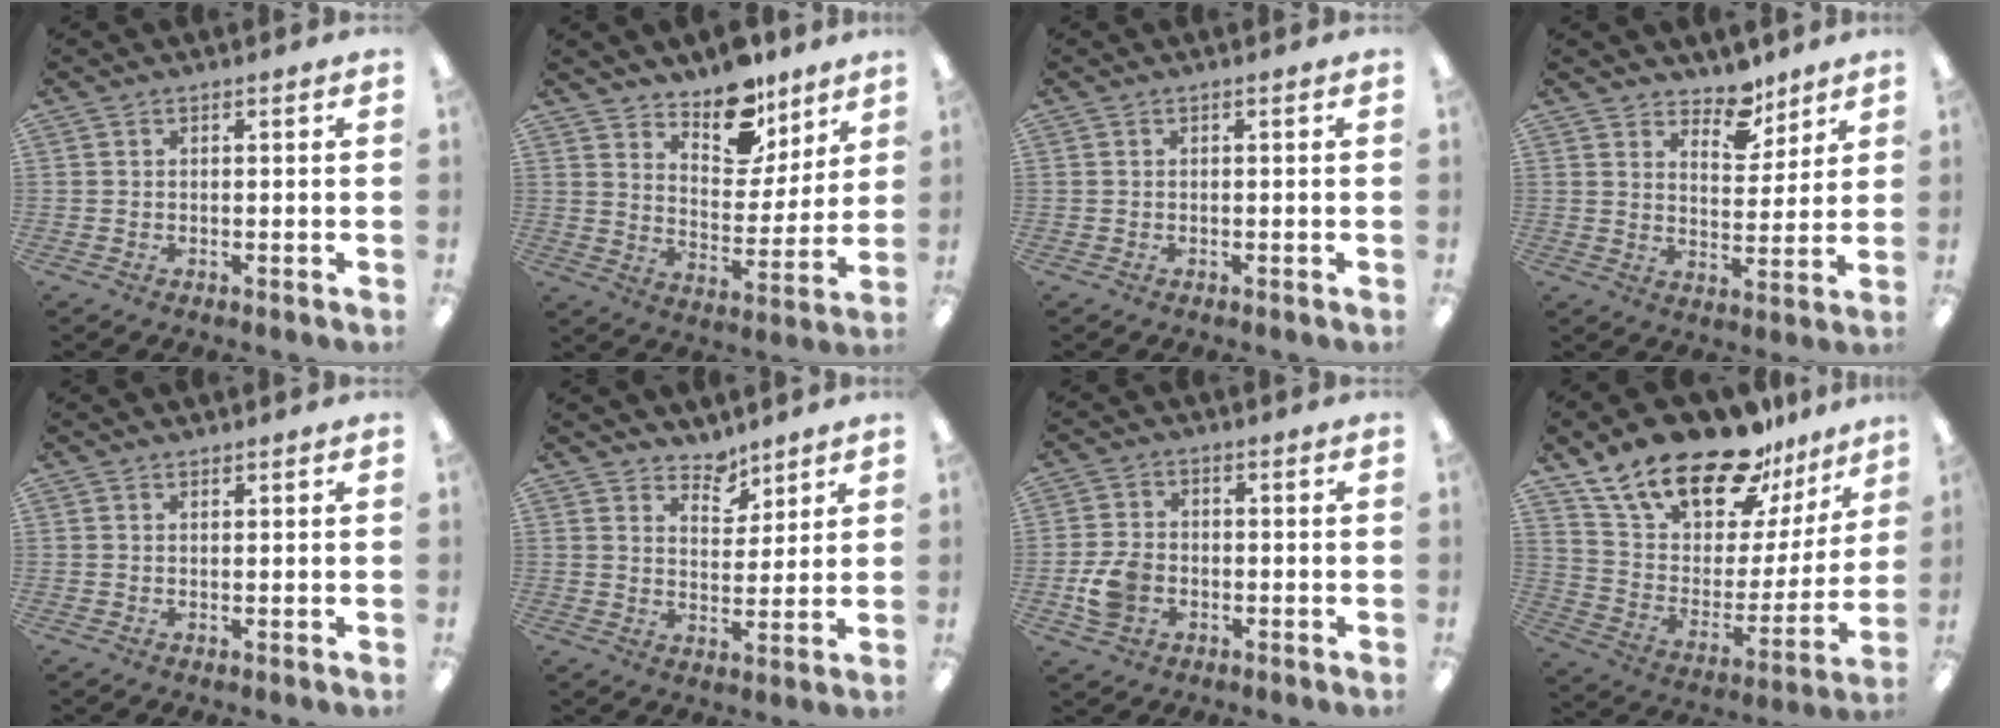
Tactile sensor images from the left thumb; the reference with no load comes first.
{"total": 12.7, "force": [10.3, 6.2, 4.1], "torque": [-0.050, -0.080, 0.190]}
{"total": 0.0}
{"total": 8.3, "force": [6.8, 4.0, 2.7], "torque": [-0.018, -0.047, 0.117]}
{"total": 0.8, "force": [0.7, 0.2, 0.1], "torque": [-0.002, 0.000, 0.014]}
{"total": 5.7, "force": [5.0, 2.6, 0.6], "torque": [0.001, -0.037, 0.088]}
{"total": 7.1, "force": [-1.9, 5.5, 4.2], "torque": [-0.080, 0.009, -0.034]}
{"total": 23.2, "force": [18.3, 9.5, 10.6], "torque": [-0.187, -0.122, 0.324]}